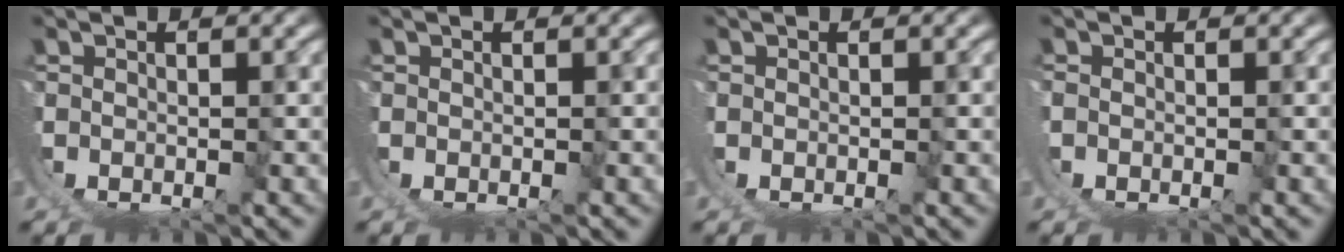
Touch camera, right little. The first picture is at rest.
{"total": 0.6, "force": [0.2, -0.6, -0.1], "torque": [0.006, 0.003, 0.004]}
{"total": 0.6, "force": [0.3, -0.5, -0.1], "torque": [0.010, 0.006, 0.003]}
{"total": 0.0}